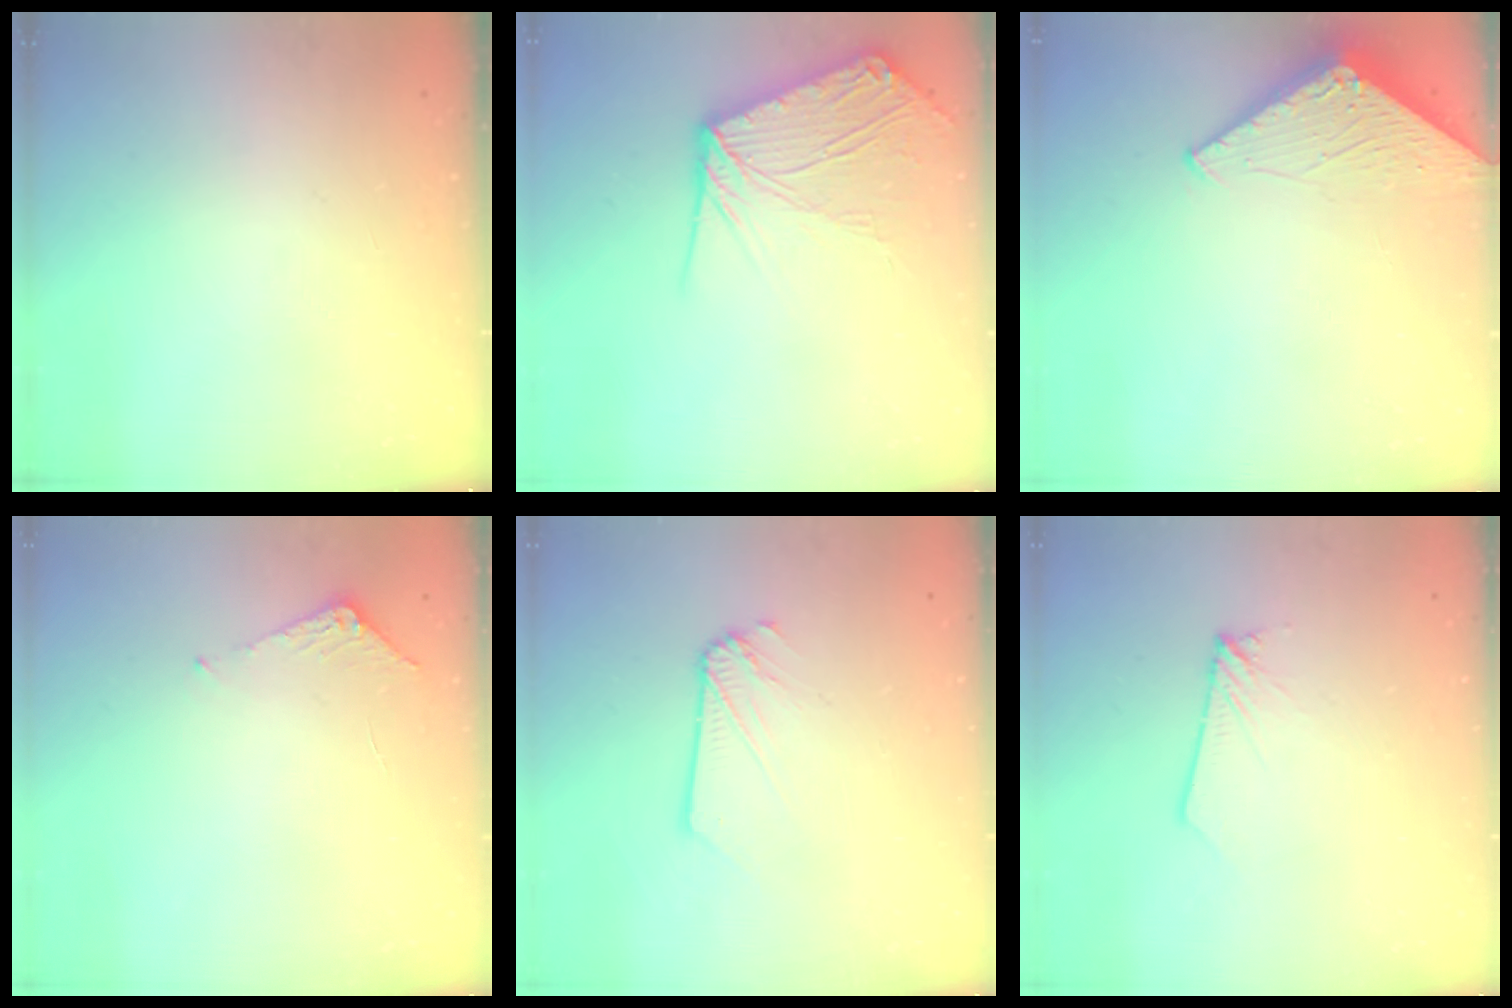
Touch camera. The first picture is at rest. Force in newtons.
{"total": 12.7, "press": 12.6, "slide": 1.4}
{"total": 2.9, "press": 2.9, "slide": 0.2}
{"total": 7.2, "press": 7.2, "slide": 0.7}
{"total": 2.6, "press": 2.6, "slide": 0.3}
{"total": 1.9, "press": 1.9, "slide": 0.2}